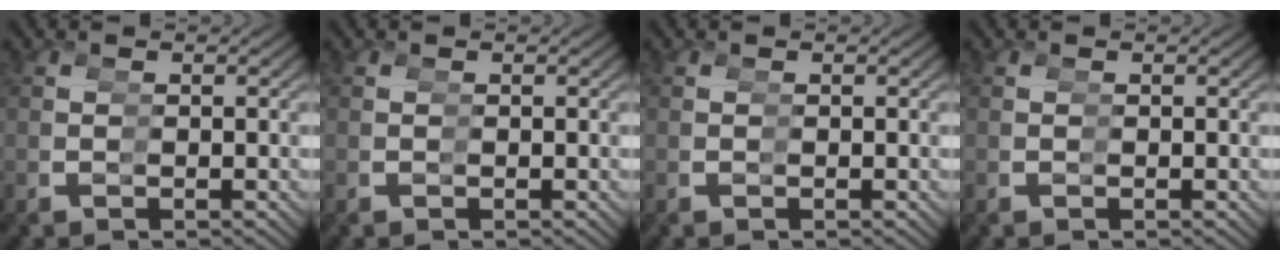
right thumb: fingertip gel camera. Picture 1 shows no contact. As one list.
[{"total": 0.0}, {"total": 0.0}, {"total": 0.0}]